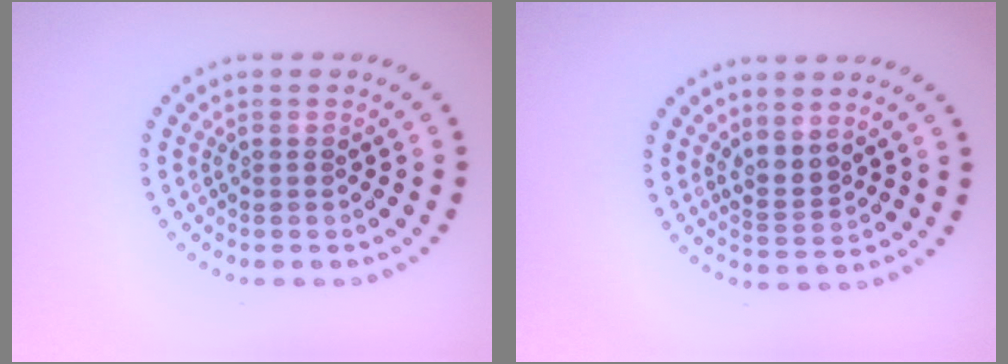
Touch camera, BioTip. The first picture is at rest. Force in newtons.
{"total": 2.0, "press": 1.6, "slide": 1.3}